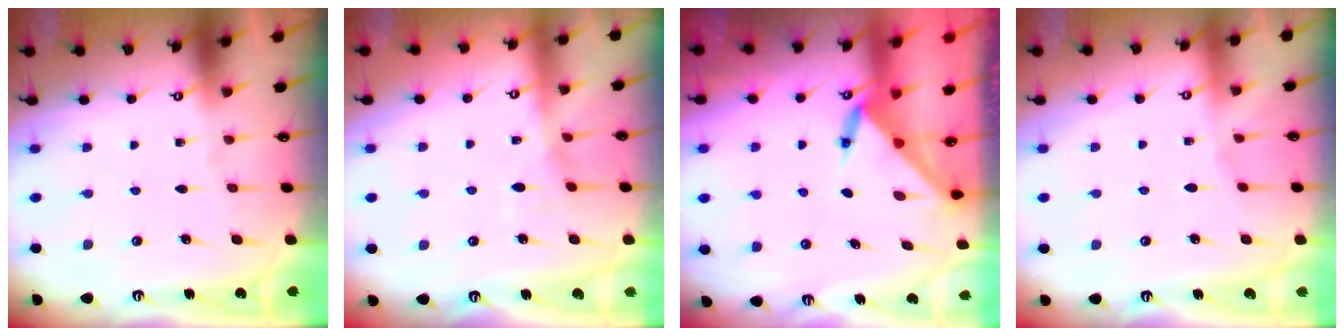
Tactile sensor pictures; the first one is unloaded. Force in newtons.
{"total": 7.1, "press": 7.1, "slide": 0.8}
{"total": 3.4, "press": 3.4, "slide": 0.3}
{"total": 2.4, "press": 2.4, "slide": 0.4}